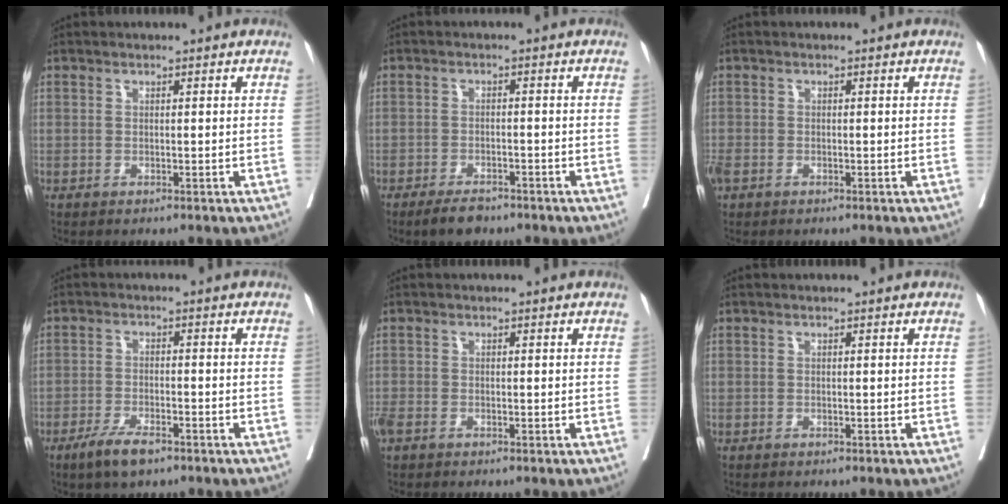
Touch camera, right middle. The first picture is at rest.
{"total": 3.8, "force": [-3.0, 1.4, 1.9], "torque": [-0.034, -0.002, -0.048]}
{"total": 2.3, "force": [-1.3, 1.5, 1.3], "torque": [-0.039, -0.005, -0.024]}
{"total": 5.2, "force": [-3.6, 1.3, 3.5], "torque": [-0.072, -0.006, -0.062]}
{"total": 2.5, "force": [-1.5, 1.4, 1.4], "torque": [-0.040, -0.006, -0.029]}
{"total": 0.0}